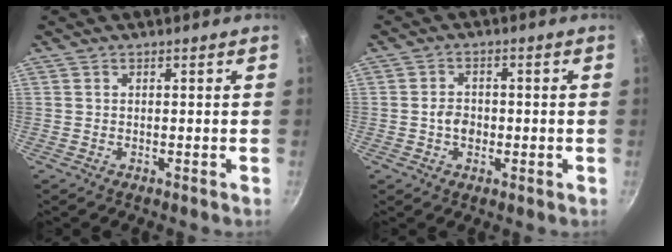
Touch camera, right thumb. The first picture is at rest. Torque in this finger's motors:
{"motor_torque": [0.37, 0.22, 0.12, -0.19, 0.01]}